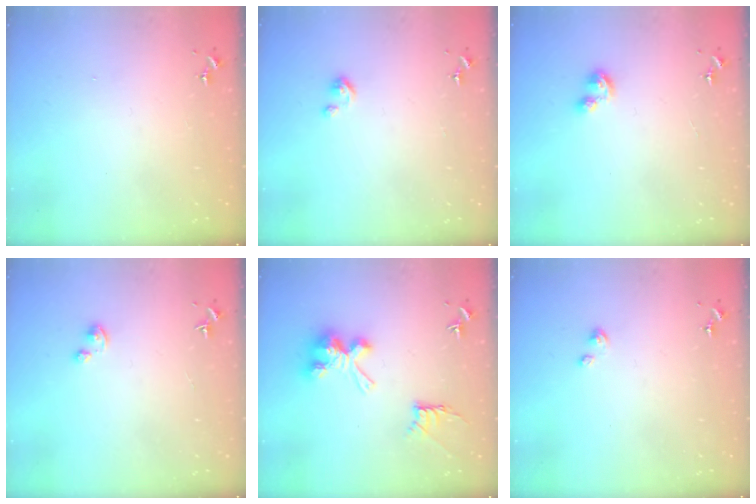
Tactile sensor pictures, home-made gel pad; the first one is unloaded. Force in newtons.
{"total": 4.3, "press": 4.3, "slide": 0.4}
{"total": 4.2, "press": 4.2, "slide": 0.4}
{"total": 2.5, "press": 2.5, "slide": 0.3}
{"total": 11.6, "press": 11.6, "slide": 0.3}
{"total": 3.2, "press": 3.2, "slide": 0.4}